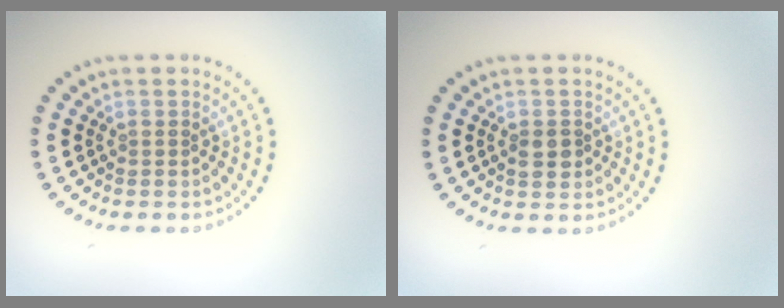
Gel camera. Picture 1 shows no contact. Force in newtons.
{"total": 1.7, "press": 1.6, "slide": 0.5}